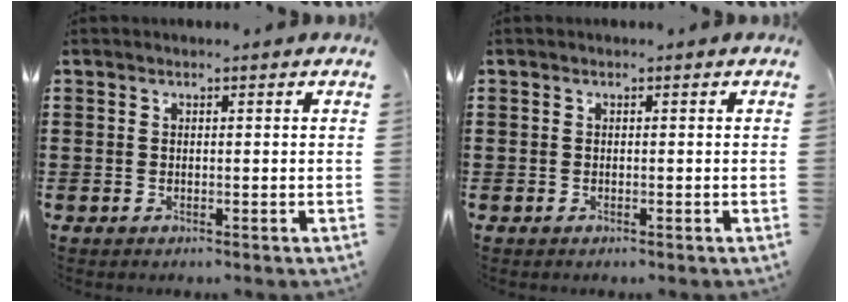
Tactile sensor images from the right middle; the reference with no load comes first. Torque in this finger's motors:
{"motor_torque": [0.35, -0.22, 0.03, 0.00]}